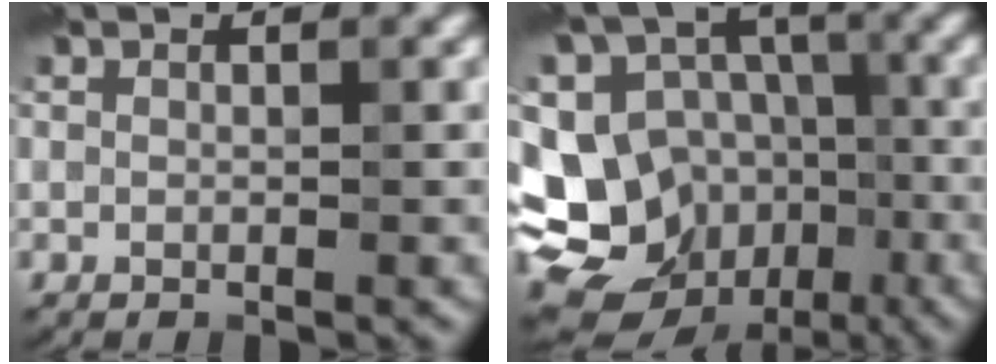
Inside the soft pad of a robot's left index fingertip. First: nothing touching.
{"total": 18.0, "force": [-5.0, 15.7, 7.1], "torque": [-0.172, -0.009, -0.080]}